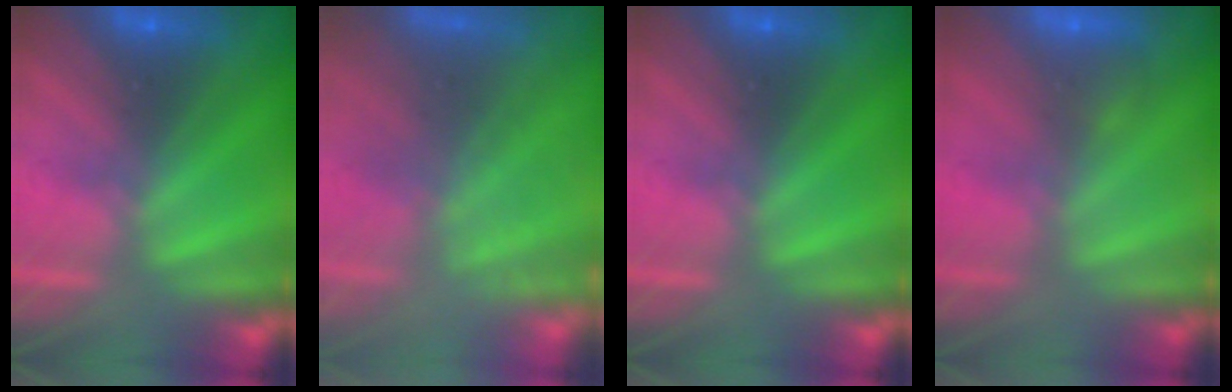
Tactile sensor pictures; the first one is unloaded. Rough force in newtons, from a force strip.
{"total": 7.6}
{"total": 0.0}
{"total": 2.8}